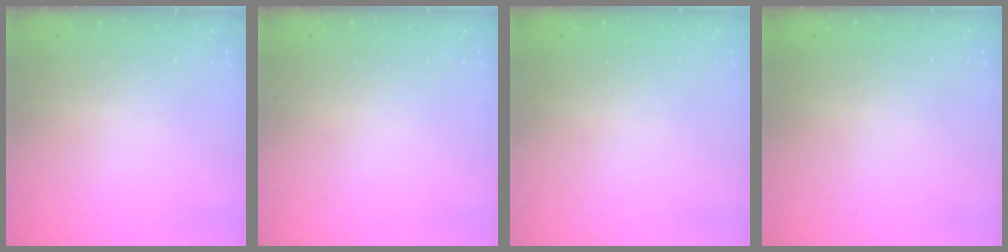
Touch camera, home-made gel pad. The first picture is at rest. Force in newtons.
{"total": 0.0}
{"total": 0.0}
{"total": 0.0}